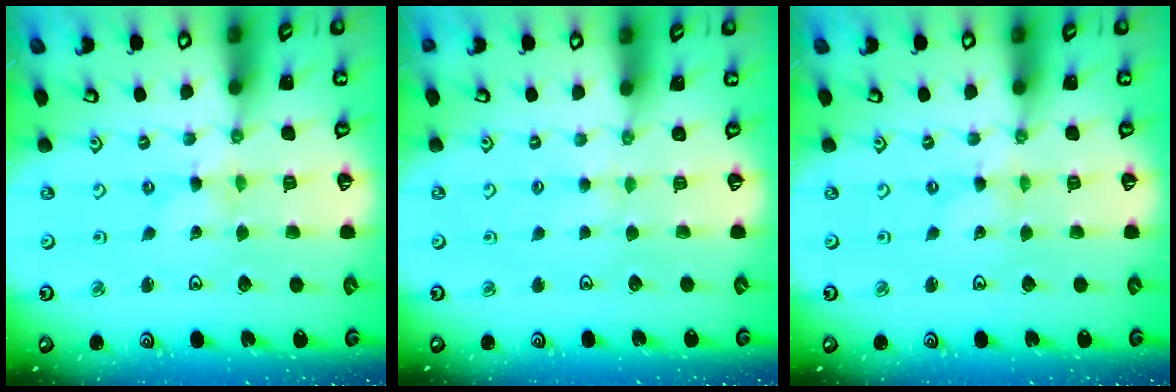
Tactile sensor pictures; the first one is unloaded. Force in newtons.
{"total": 2.2, "press": 2.2, "slide": 0.4}
{"total": 0.7, "press": 0.7, "slide": 0.1}